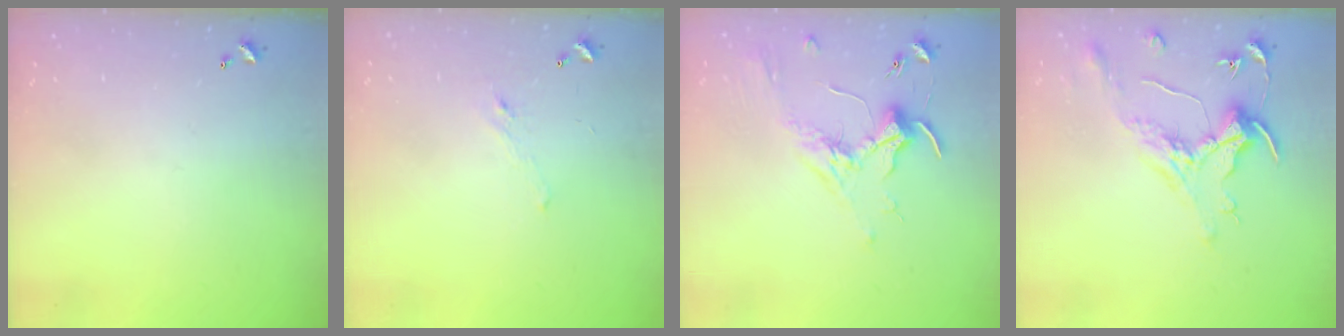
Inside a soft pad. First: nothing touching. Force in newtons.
{"total": 1.1, "press": 0.9, "slide": 0.6}
{"total": 1.7, "press": 1.5, "slide": 0.8}
{"total": 1.6, "press": 1.4, "slide": 0.7}